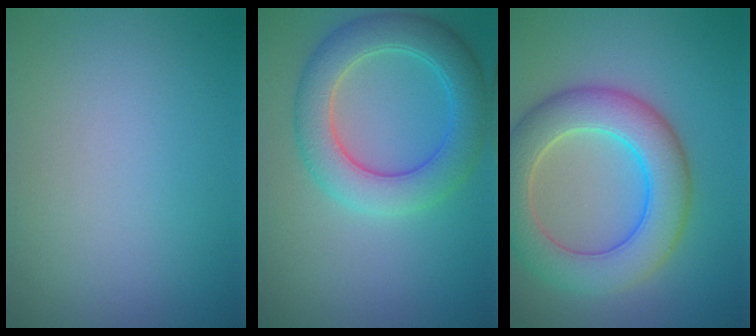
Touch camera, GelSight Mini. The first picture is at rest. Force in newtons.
{"total": 6.1, "press": 6.1, "slide": 0.2}
{"total": 7.7, "press": 7.7, "slide": 0.3}